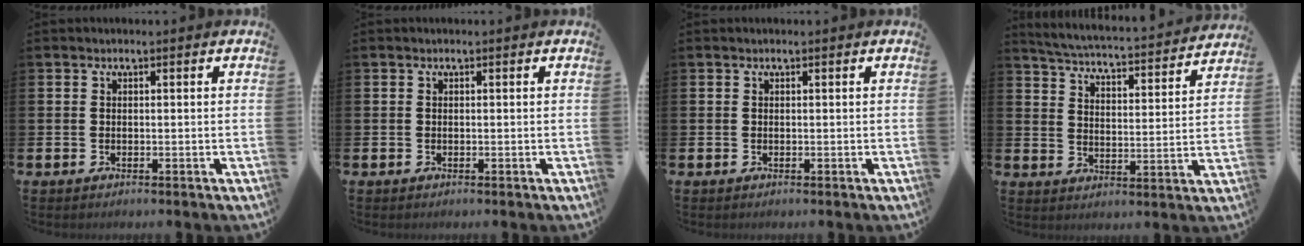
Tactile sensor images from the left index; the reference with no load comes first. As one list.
[{"total": 0.0}, {"total": 0.0}, {"total": 4.8, "force": [4.7, 0.1, 0.9], "torque": [-0.044, -0.044, 0.076]}]